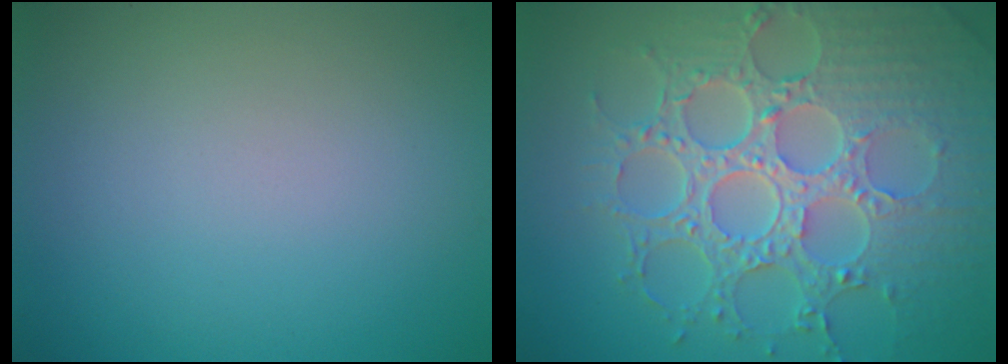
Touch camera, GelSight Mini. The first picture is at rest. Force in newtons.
{"total": 8.7, "press": 6.4, "slide": 5.9}